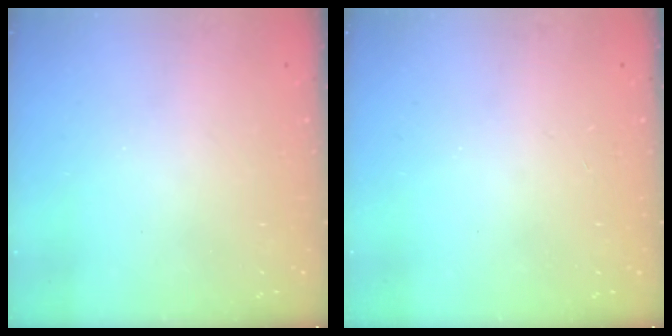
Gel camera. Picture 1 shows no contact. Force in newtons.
{"total": 0.0}